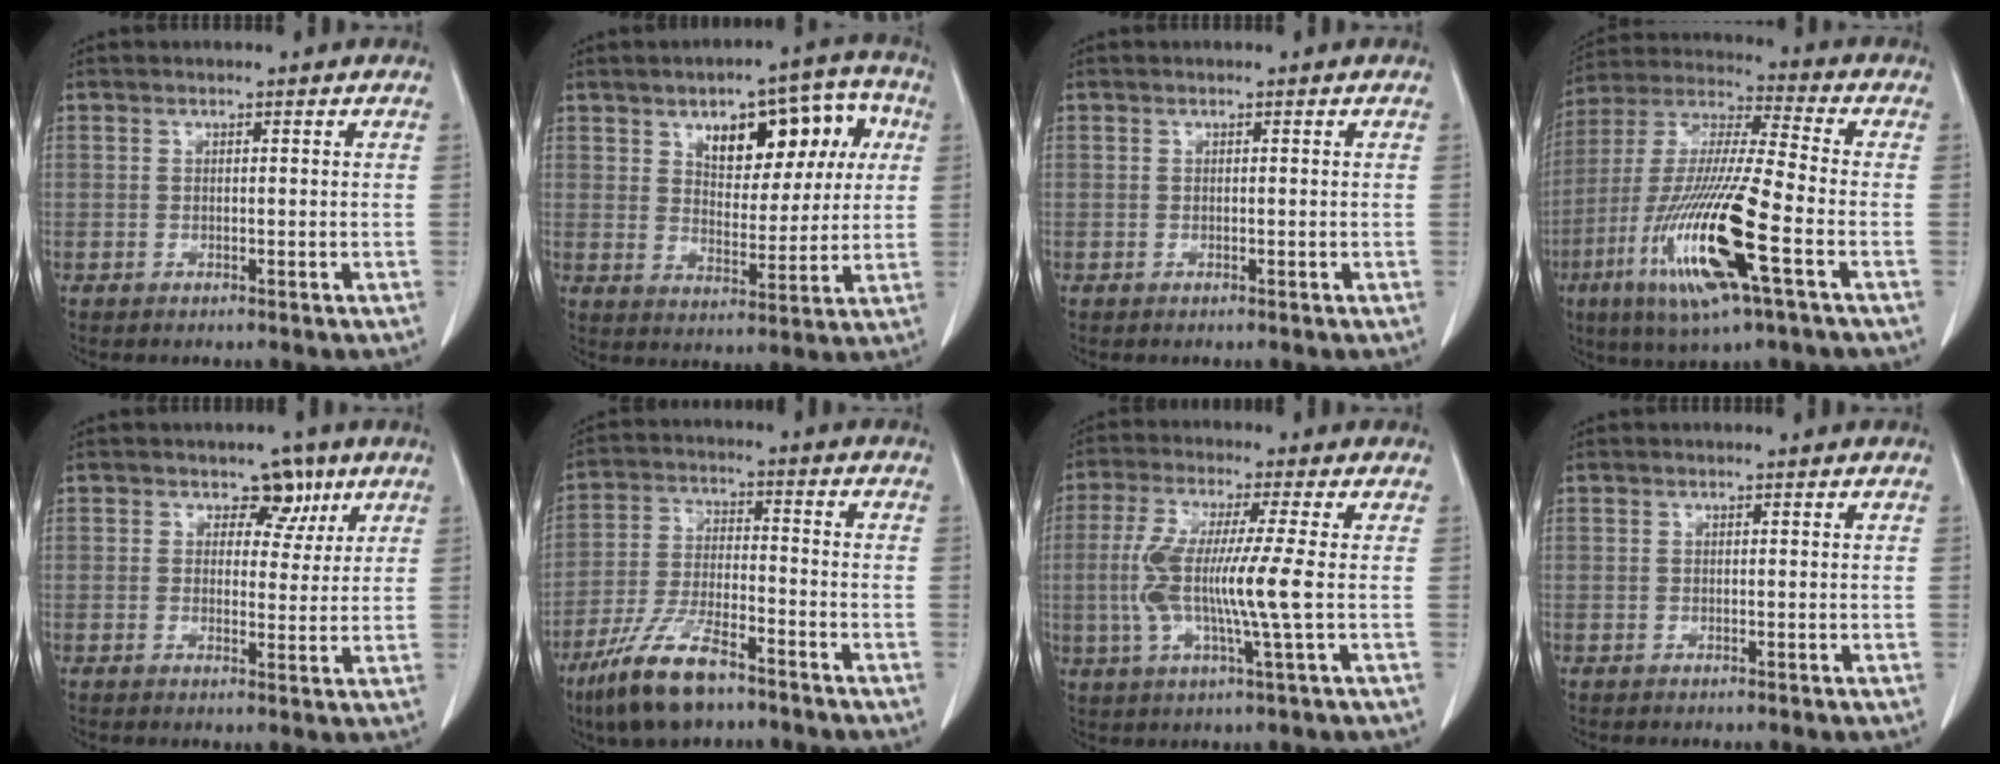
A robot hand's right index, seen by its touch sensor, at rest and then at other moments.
{"total": 12.7, "force": [4.8, 6.1, 10.0], "torque": [-0.123, 0.031, 0.072]}
{"total": 0.0}
{"total": 19.1, "force": [-6.9, 1.4, 17.8], "torque": [-0.378, -0.029, -0.129]}
{"total": 4.5, "force": [2.4, 3.2, 2.0], "torque": [-0.012, 0.005, 0.031]}
{"total": 11.7, "force": [-8.1, 2.9, 7.9], "torque": [-0.163, -0.019, -0.149]}
{"total": 10.3, "force": [-0.6, -0.2, 10.3], "torque": [-0.219, -0.005, -0.016]}
{"total": 0.0}